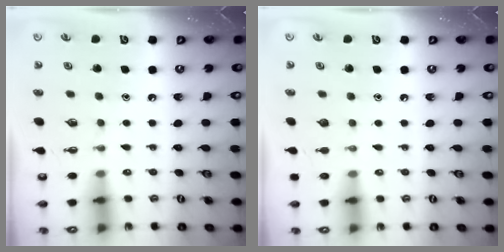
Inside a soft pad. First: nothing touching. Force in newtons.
{"total": 0.0}